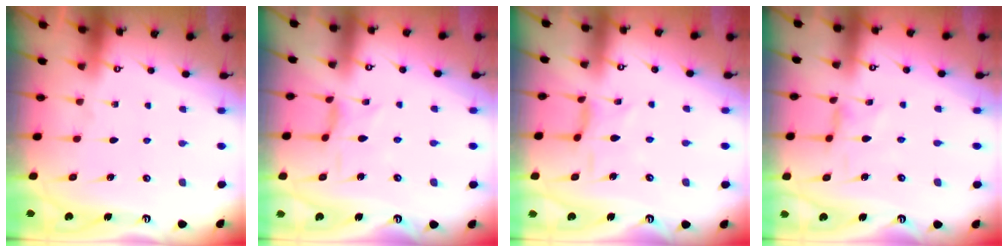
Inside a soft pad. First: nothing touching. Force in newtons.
{"total": 2.4, "press": 2.4, "slide": 0.3}
{"total": 2.5, "press": 2.5, "slide": 0.4}
{"total": 0.7, "press": 0.6, "slide": 0.2}